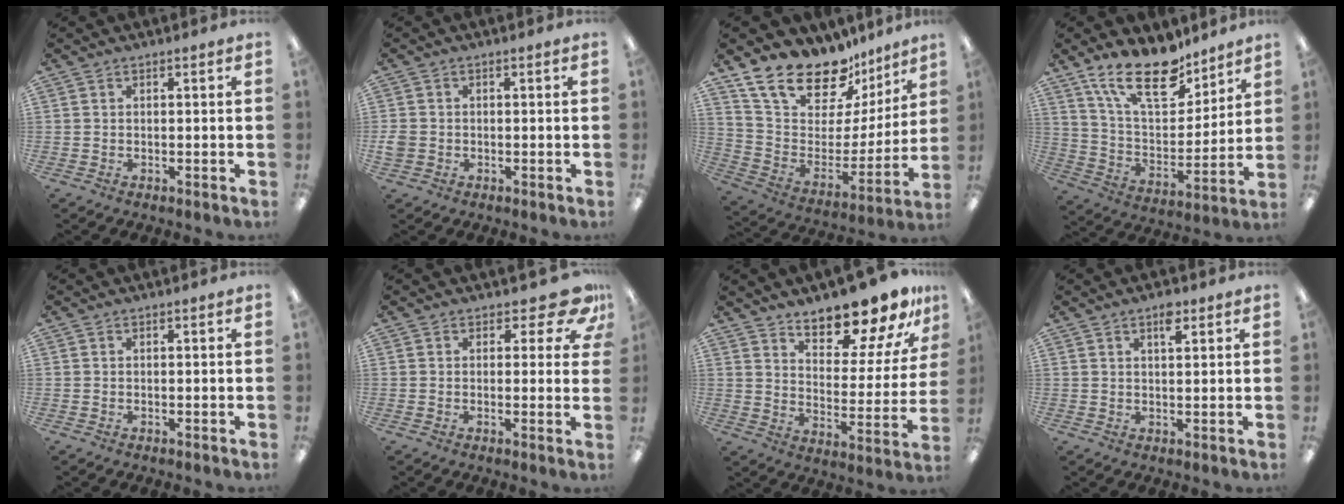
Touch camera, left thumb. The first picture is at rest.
{"total": 2.5, "force": [-0.4, 2.2, 1.0], "torque": [-0.016, 0.005, -0.007]}
{"total": 19.7, "force": [16.3, 8.6, 7.1], "torque": [-0.138, -0.123, 0.293]}
{"total": 19.7, "force": [14.2, 8.5, 10.6], "torque": [-0.188, -0.076, 0.252]}
{"total": 0.0}
{"total": 8.0, "force": [5.0, 3.5, 5.1], "torque": [-0.057, -0.026, 0.086]}
{"total": 16.6, "force": [14.7, 4.1, 6.6], "torque": [-0.104, -0.117, 0.251]}
{"total": 4.2, "force": [2.7, 1.5, 2.7], "torque": [-0.036, -0.007, 0.043]}